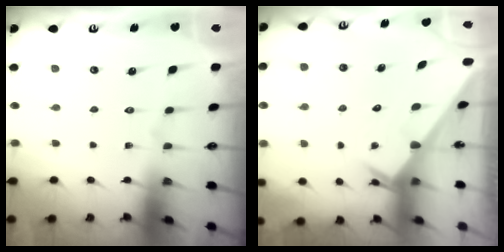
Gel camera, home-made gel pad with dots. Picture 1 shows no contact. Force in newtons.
{"total": 3.5, "press": 3.4, "slide": 0.4}